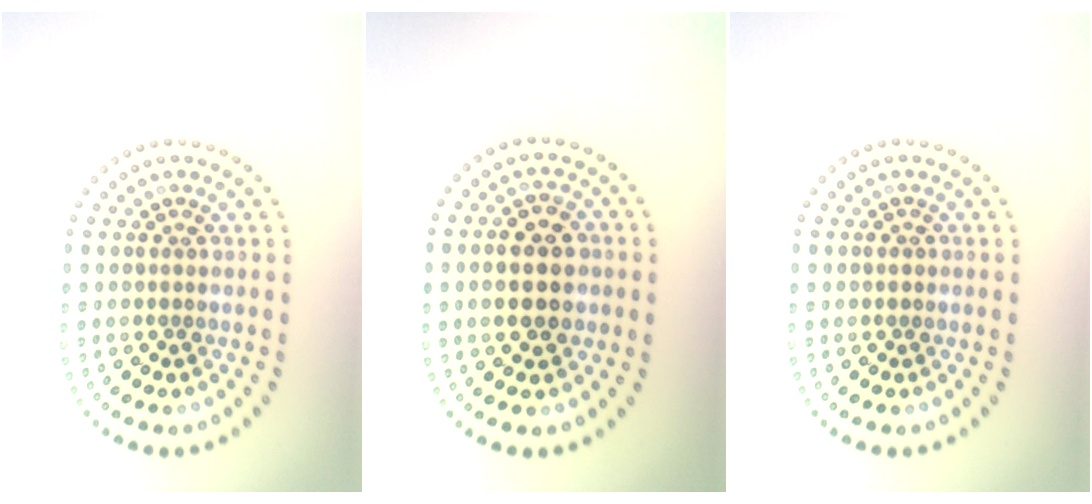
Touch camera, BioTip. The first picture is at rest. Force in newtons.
{"total": 4.2, "press": 4.2, "slide": 0.3}
{"total": 0.9, "press": 0.9, "slide": 0.1}